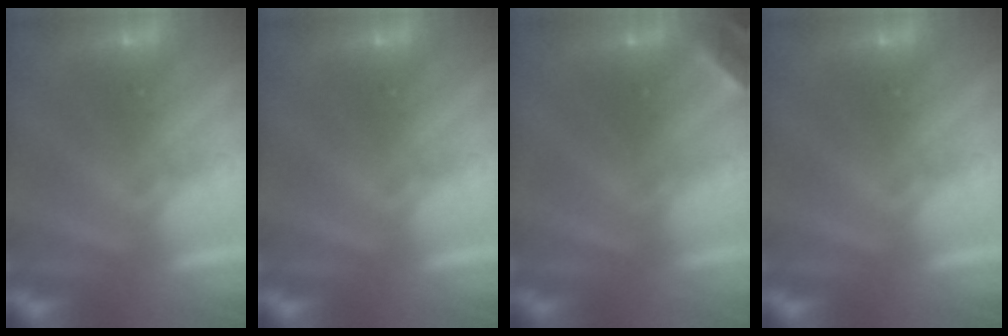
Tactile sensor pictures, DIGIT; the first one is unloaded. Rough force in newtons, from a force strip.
{"total": 0.0}
{"total": 2.0}
{"total": 0.0}